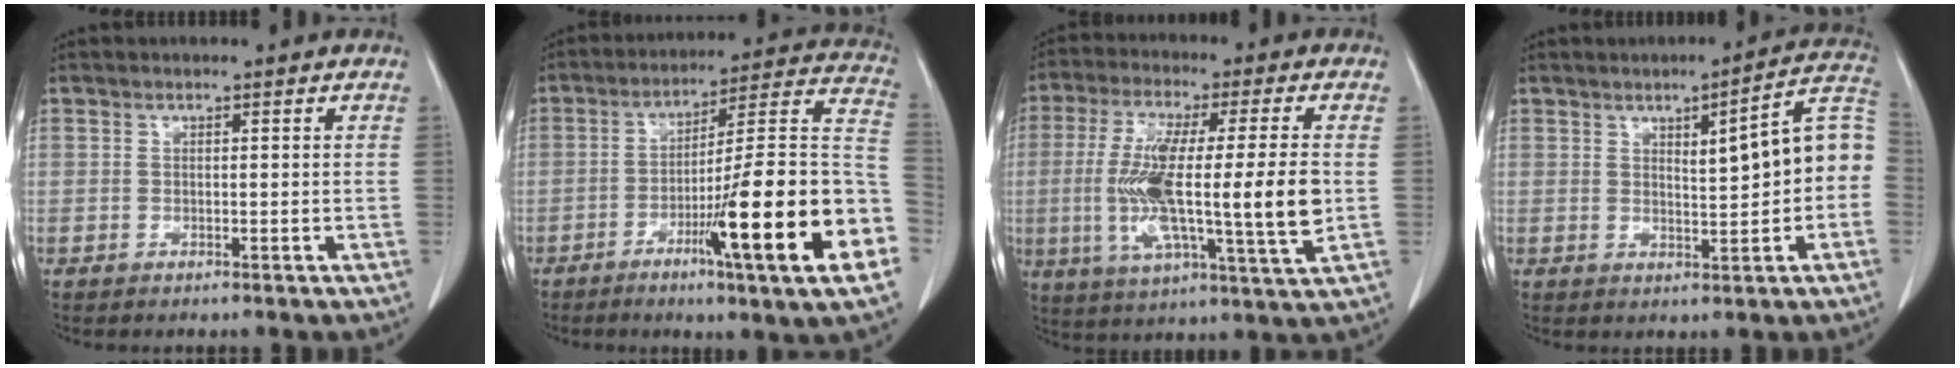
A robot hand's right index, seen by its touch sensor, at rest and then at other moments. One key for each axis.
{"total": 22.7, "fx": -8.1, "fy": 0.0, "fz": 21.2, "tx": -0.251, "ty": -0.006, "tz": -0.127}
{"total": 18.5, "fx": -1.0, "fy": 1.9, "fz": 18.3, "tx": -0.337, "ty": -0.012, "tz": -0.020}
{"total": 9.9, "fx": 0.6, "fy": 1.7, "fz": 9.8, "tx": -0.120, "ty": 0.031, "tz": 0.007}